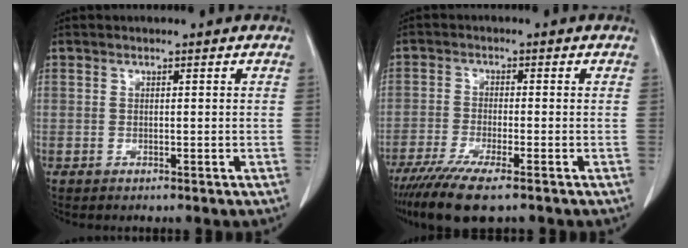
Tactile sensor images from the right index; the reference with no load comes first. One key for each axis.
{"total": 8.6, "fx": -6.2, "fy": 0.7, "fz": 5.9, "tx": -0.101, "ty": -0.022, "tz": -0.104}